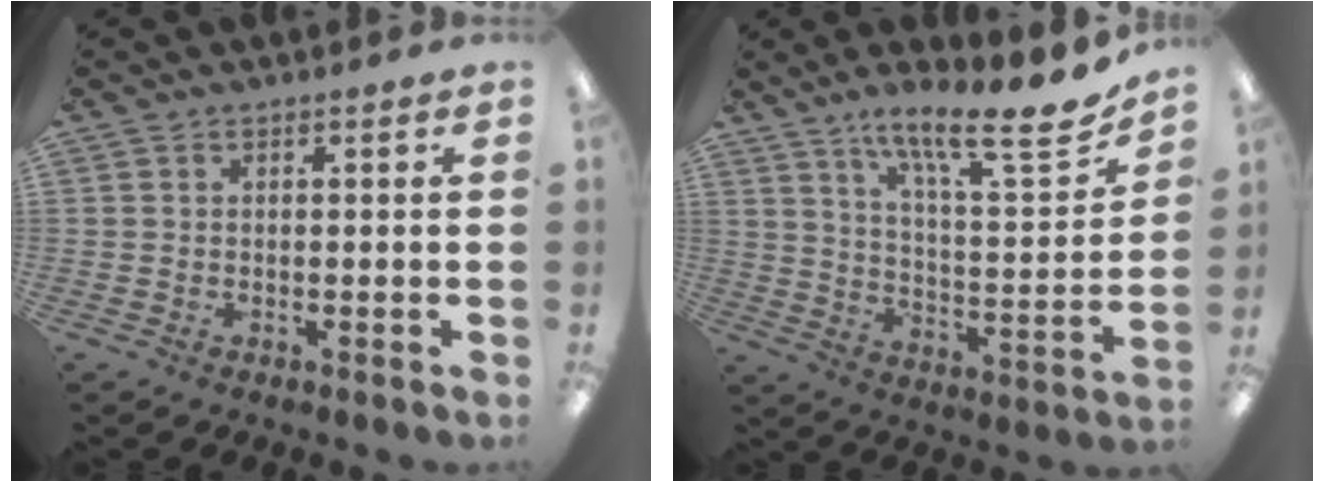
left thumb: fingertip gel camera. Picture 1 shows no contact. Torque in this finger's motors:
{"motor_torque": [0.31, 0.19, 1.42, -1.35, 0.24]}